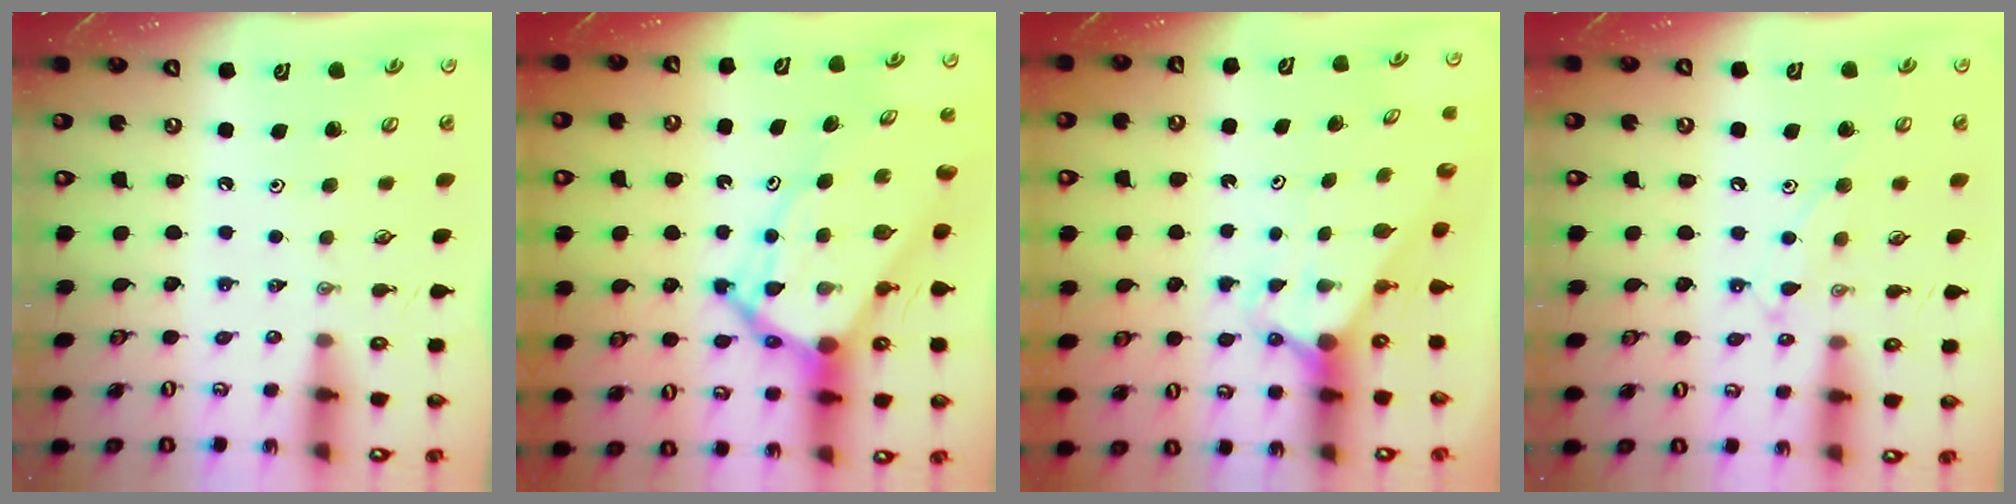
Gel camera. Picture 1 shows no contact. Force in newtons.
{"total": 13.1, "press": 13.1, "slide": 1.4}
{"total": 2.8, "press": 2.8, "slide": 0.0}
{"total": 9.4, "press": 9.4, "slide": 0.8}